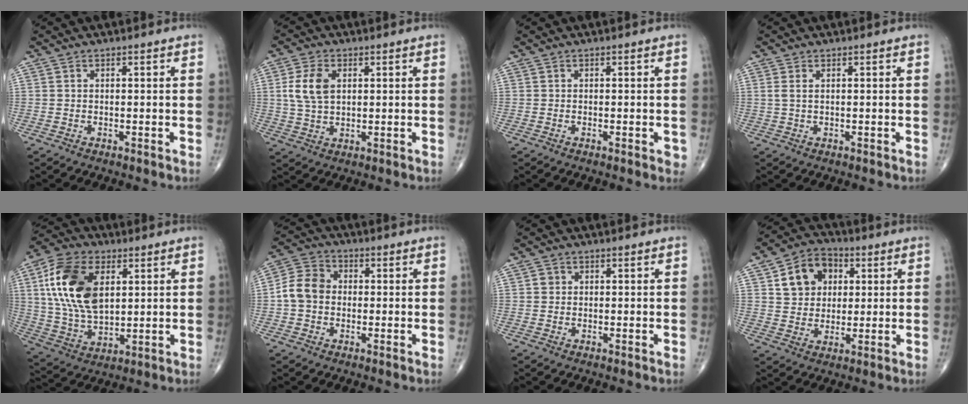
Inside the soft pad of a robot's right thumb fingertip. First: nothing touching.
{"total": 7.1, "force": [1.6, 4.4, 5.4], "torque": [-0.109, -0.001, 0.032]}
{"total": 1.4, "force": [-0.4, 0.6, 1.2], "torque": [-0.011, -0.001, -0.005]}
{"total": 1.6, "force": [0.5, 0.7, 1.4], "torque": [-0.037, 0.007, 0.016]}
{"total": 18.2, "force": [5.0, 10.7, 13.8], "torque": [-0.256, -0.010, 0.094]}
{"total": 7.6, "force": [-0.4, 6.3, 4.3], "torque": [-0.071, 0.026, -0.020]}
{"total": 1.2, "force": [0.2, 1.1, 0.2], "torque": [0.002, 0.002, 0.002]}
{"total": 10.9, "force": [3.4, 8.7, 5.7], "torque": [-0.059, -0.001, 0.054]}